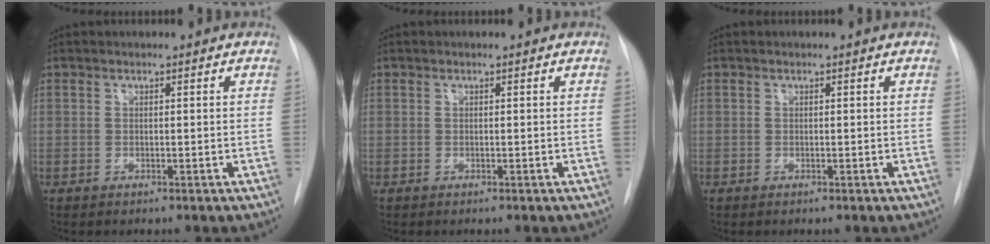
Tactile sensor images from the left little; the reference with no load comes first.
{"total": 0.0}
{"total": 0.0}